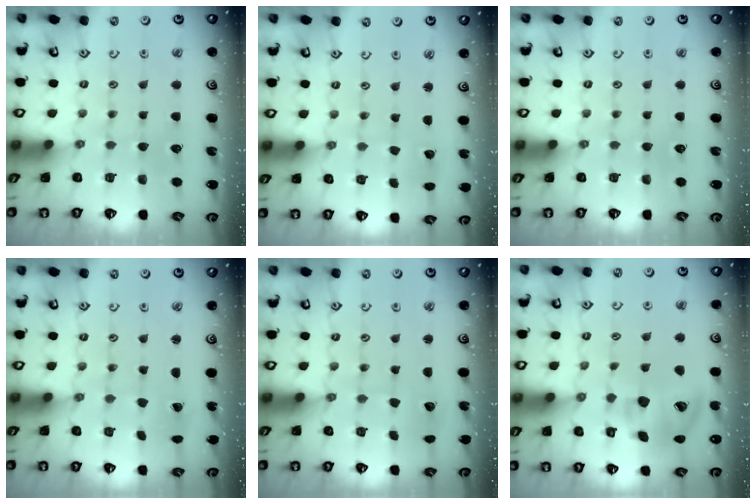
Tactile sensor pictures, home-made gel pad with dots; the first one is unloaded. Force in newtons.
{"total": 1.8, "press": 1.8, "slide": 0.1}
{"total": 0.0}
{"total": 0.7, "press": 0.5, "slide": 0.4}
{"total": 2.6, "press": 2.6, "slide": 0.3}
{"total": 16.2, "press": 16.0, "slide": 2.5}